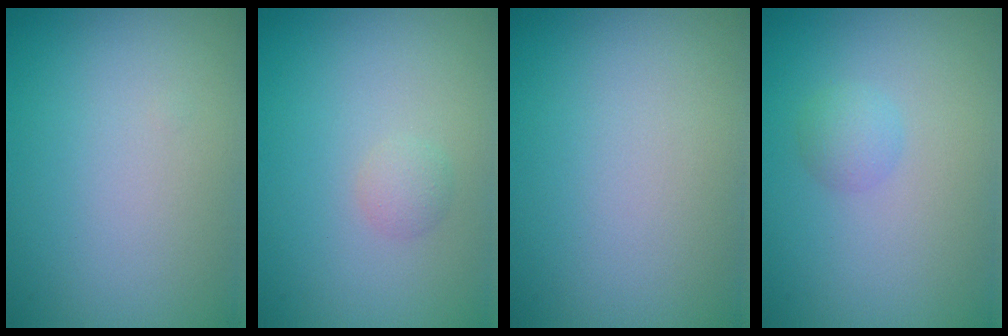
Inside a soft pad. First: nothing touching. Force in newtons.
{"total": 1.0, "press": 1.0, "slide": 0.0}
{"total": 0.0}
{"total": 1.3, "press": 1.3, "slide": 0.1}